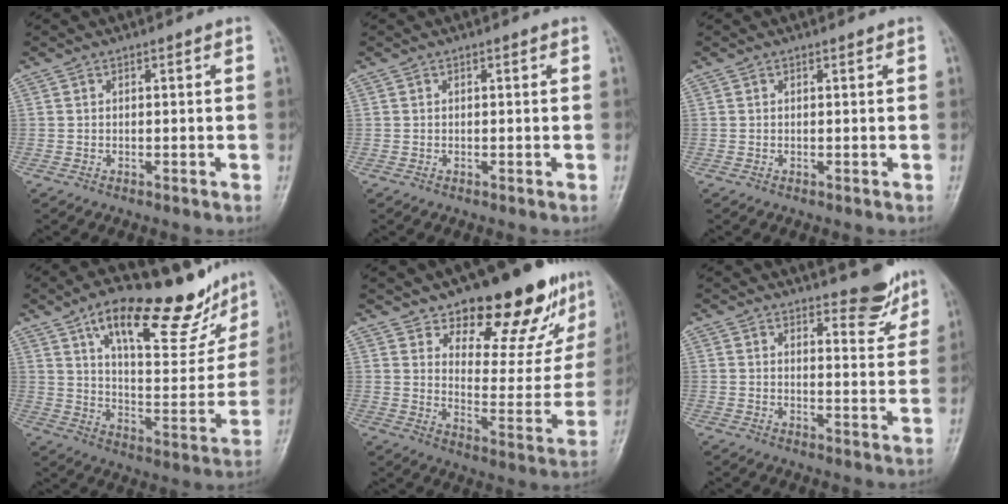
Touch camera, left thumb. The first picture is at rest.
{"total": 0.0}
{"total": 0.0}
{"total": 22.8, "force": [15.2, 8.1, 14.9], "torque": [-0.168, -0.052, 0.239]}
{"total": 20.9, "force": [14.7, 8.8, 12.0], "torque": [-0.109, -0.096, 0.206]}
{"total": 6.3, "force": [5.1, 2.1, 2.9], "torque": [-0.016, -0.042, 0.068]}